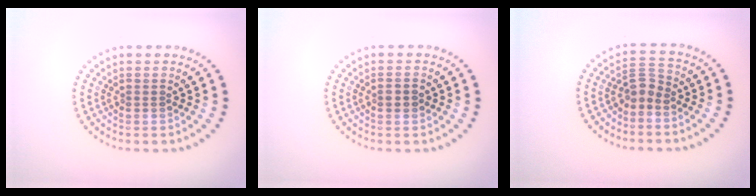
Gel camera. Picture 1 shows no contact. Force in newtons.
{"total": 1.2, "press": 1.1, "slide": 0.2}
{"total": 1.9, "press": 1.6, "slide": 1.1}